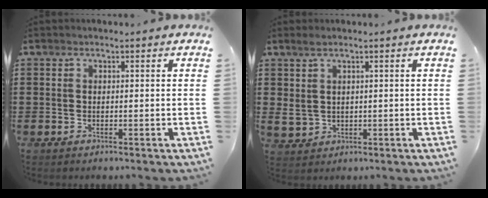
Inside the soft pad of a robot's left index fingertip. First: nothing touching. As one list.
[{"total": 2.6, "force": [0.9, 1.7, 1.8], "torque": [-0.047, 0.001, 0.013]}]